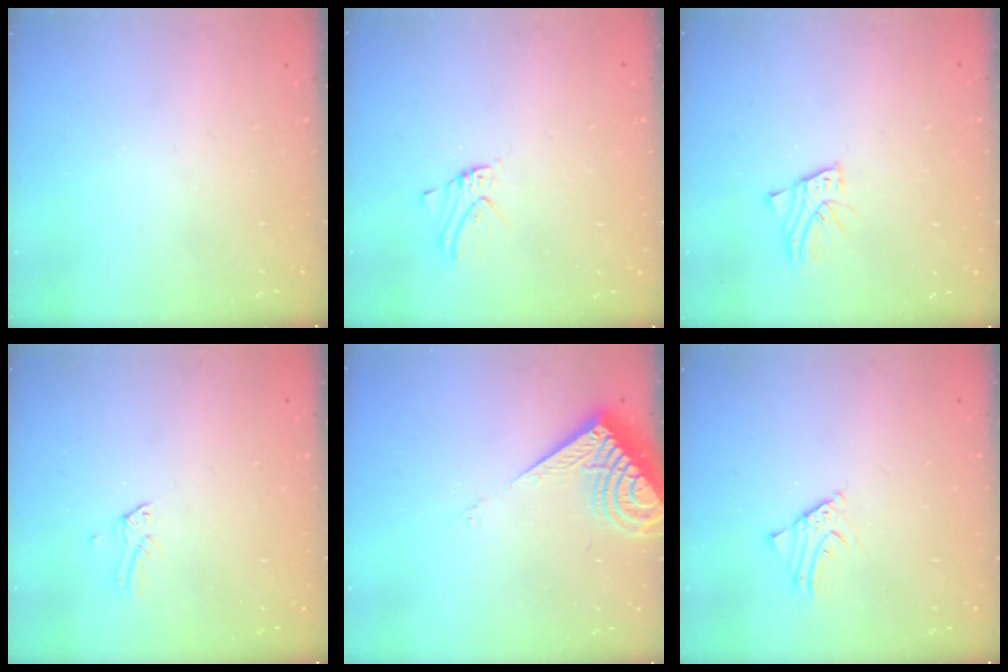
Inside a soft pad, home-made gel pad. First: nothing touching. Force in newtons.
{"total": 2.1, "press": 2.1, "slide": 0.2}
{"total": 2.7, "press": 2.7, "slide": 0.1}
{"total": 0.0}
{"total": 8.3, "press": 8.1, "slide": 1.3}
{"total": 3.0, "press": 3.0, "slide": 0.3}